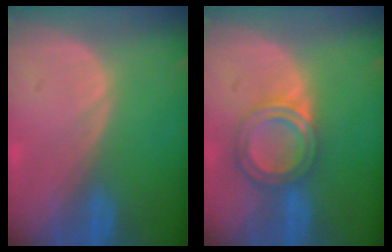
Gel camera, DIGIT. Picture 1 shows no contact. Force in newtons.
{"total": 5.9, "press": 5.4, "slide": 2.5}